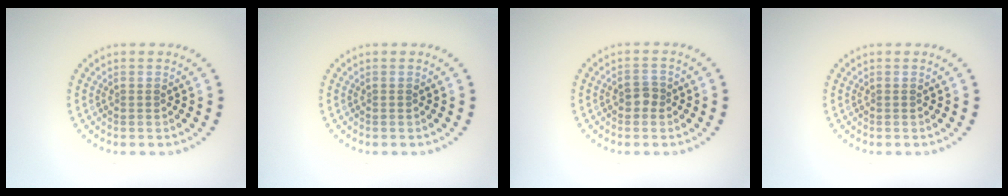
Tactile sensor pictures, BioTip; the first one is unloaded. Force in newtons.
{"total": 0.0}
{"total": 1.5, "press": 1.5, "slide": 0.4}
{"total": 0.0}